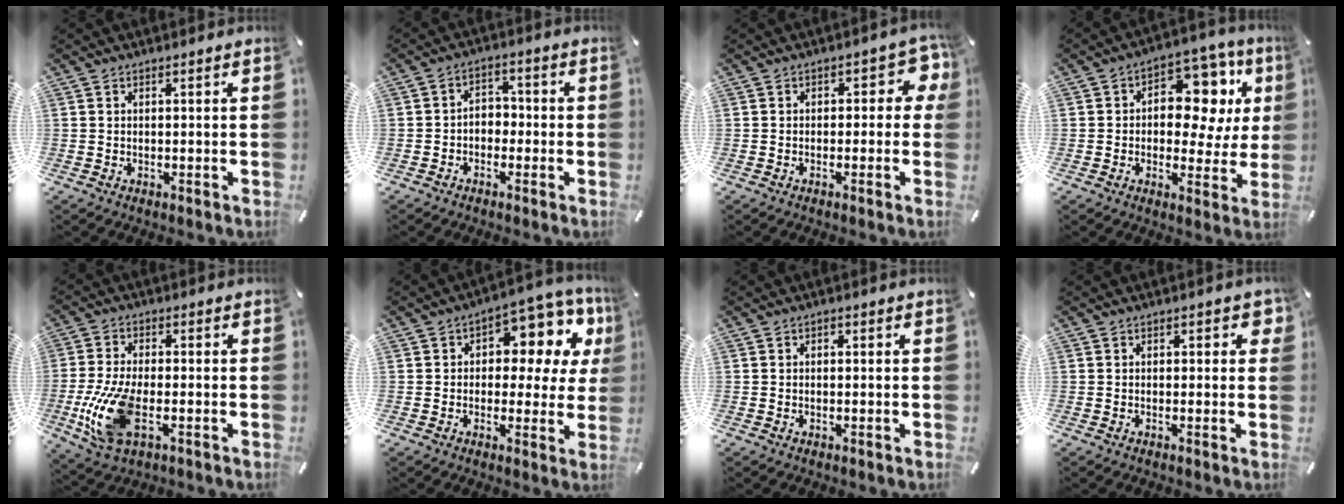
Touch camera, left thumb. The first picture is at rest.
{"total": 3.8, "force": [-1.8, 2.9, 1.7], "torque": [-0.031, 0.017, -0.036]}
{"total": 5.6, "force": [0.5, 3.4, 4.4], "torque": [-0.052, 0.006, 0.004]}
{"total": 14.0, "force": [4.1, 9.4, 9.5], "torque": [-0.112, -0.033, 0.073]}
{"total": 13.0, "force": [-3.2, 6.3, 10.9], "torque": [-0.247, -0.015, -0.056]}
{"total": 11.0, "force": [4.2, 6.7, 7.6], "torque": [-0.093, -0.038, 0.073]}
{"total": 0.7, "force": [-0.1, 0.6, 0.3], "torque": [-0.007, 0.003, -0.002]}
{"total": 1.9, "force": [0.0, 1.2, 1.4], "torque": [-0.011, 0.002, -0.004]}